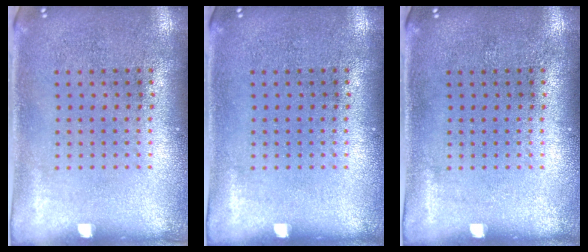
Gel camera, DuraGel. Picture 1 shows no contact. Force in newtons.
{"total": 0.0}
{"total": 0.0}